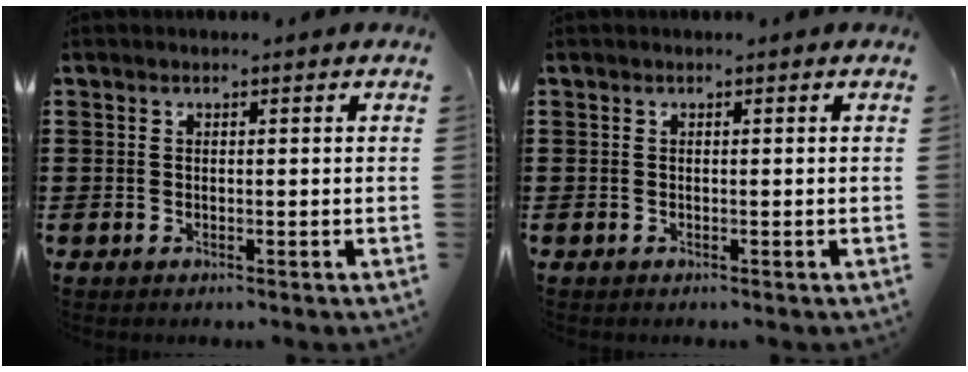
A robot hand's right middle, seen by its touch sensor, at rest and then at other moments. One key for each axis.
{"total": 0.0}